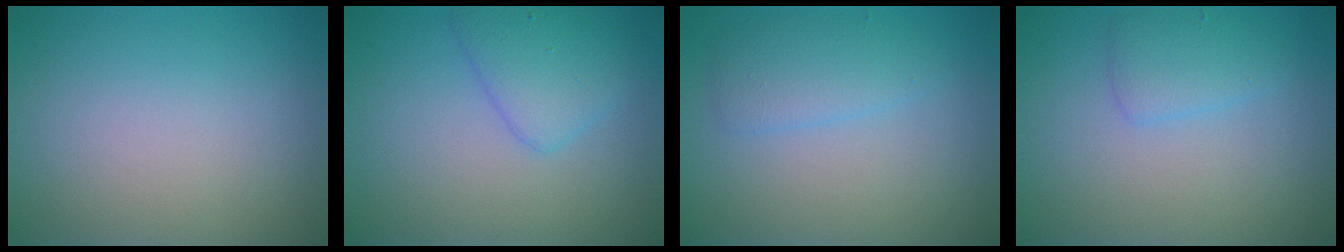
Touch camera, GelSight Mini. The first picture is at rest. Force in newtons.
{"total": 3.2, "press": 3.2, "slide": 0.1}
{"total": 2.4, "press": 2.4, "slide": 0.1}
{"total": 2.1, "press": 2.1, "slide": 0.1}